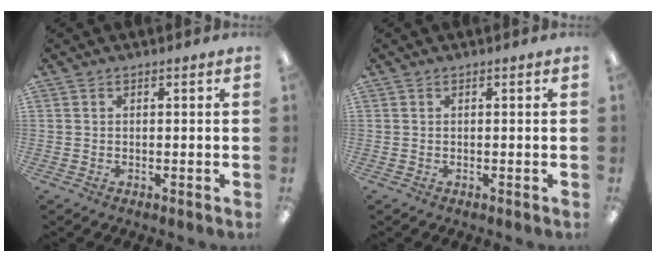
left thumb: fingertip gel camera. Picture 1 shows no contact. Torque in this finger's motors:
{"motor_torque": [-0.06, 0.06, 0.07, -0.07, 0.00]}